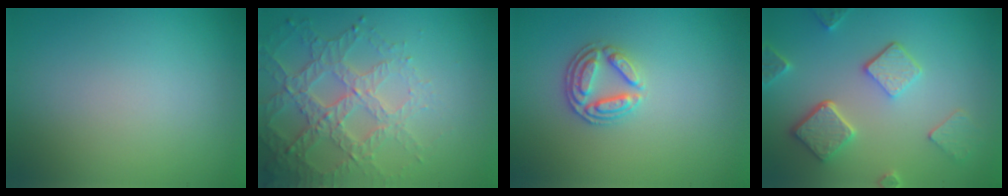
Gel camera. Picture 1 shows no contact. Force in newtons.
{"total": 4.7, "press": 4.1, "slide": 2.3}
{"total": 2.7, "press": 2.6, "slide": 0.9}
{"total": 5.0, "press": 3.9, "slide": 3.2}